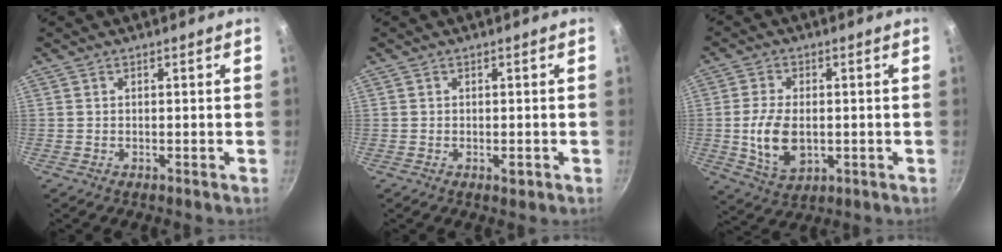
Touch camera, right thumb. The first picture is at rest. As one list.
[{"total": 1.3, "force": [-0.4, 0.8, 1.0], "torque": [-0.013, 0.001, -0.007]}, {"total": 9.9, "force": [-0.7, 6.1, 7.8], "torque": [-0.145, -0.003, -0.006]}]